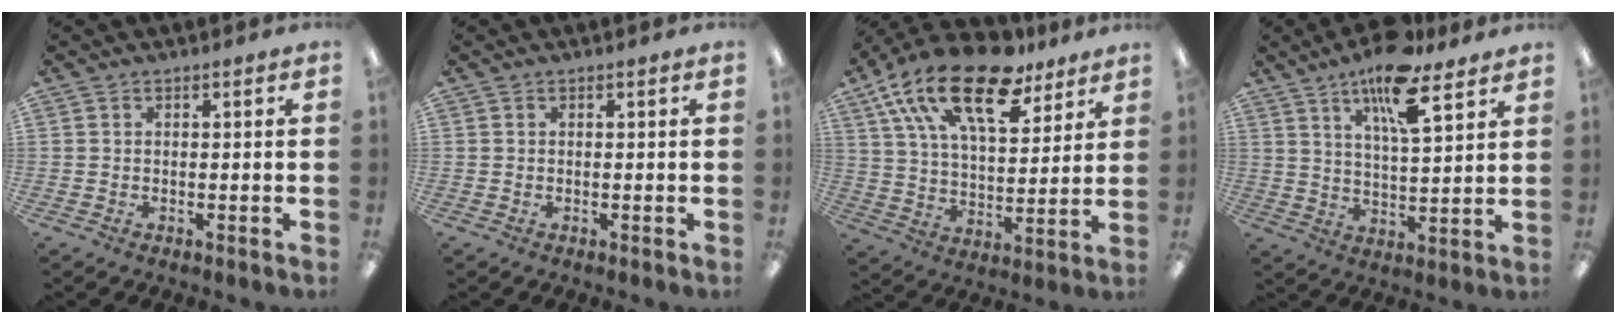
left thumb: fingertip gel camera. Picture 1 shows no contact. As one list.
[{"total": 0.0}, {"total": 22.0, "force": [14.2, 9.6, 13.9], "torque": [-0.237, -0.069, 0.248]}, {"total": 13.5, "force": [9.2, 3.9, 9.1], "torque": [-0.148, -0.043, 0.154]}]